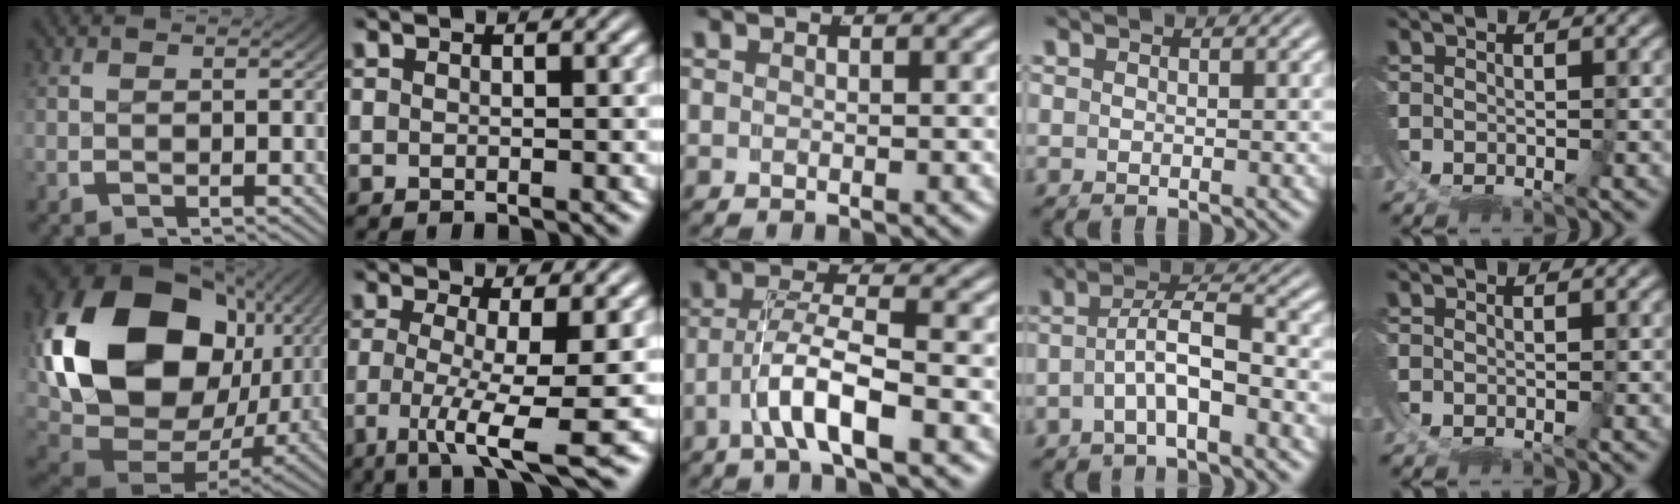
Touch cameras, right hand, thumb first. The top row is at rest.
{"thumb": {"total": 24.7, "force": [0.7, 16.6, 18.4], "torque": [-0.373, -0.058, 0.048]}, "index": {"total": 7.3, "force": [-4.7, 0.8, 5.5], "torque": [-0.107, -0.046, -0.051]}, "middle": {"total": 4.2, "force": [-1.7, 1.2, 3.6], "torque": [-0.060, 0.003, -0.032]}, "ring": {"total": 4.2, "force": [-0.4, 2.0, 3.7], "torque": [-0.068, -0.006, -0.007]}}